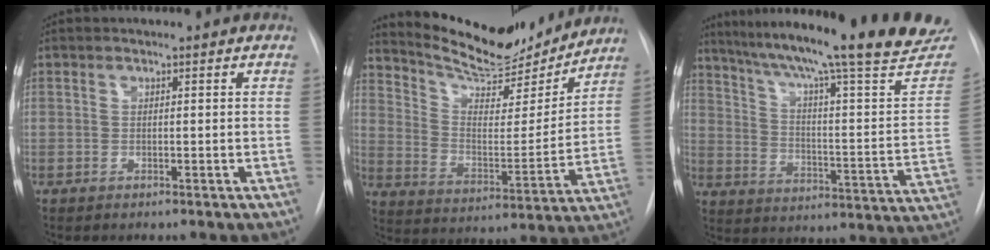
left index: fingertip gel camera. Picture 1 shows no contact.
{"total": 18.2, "force": [17.0, 4.0, 5.1], "torque": [-0.089, -0.013, 0.264]}
{"total": 29.8, "force": [25.1, 1.9, 15.9], "torque": [-0.248, -0.064, 0.327]}